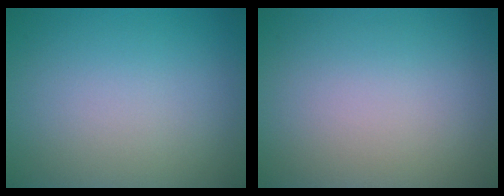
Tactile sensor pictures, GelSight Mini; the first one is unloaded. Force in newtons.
{"total": 0.0}